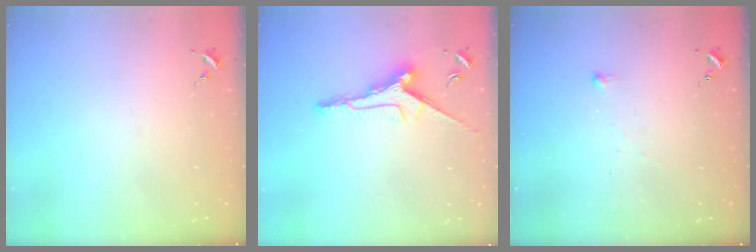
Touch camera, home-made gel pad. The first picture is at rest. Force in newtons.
{"total": 11.3, "press": 11.3, "slide": 0.1}
{"total": 2.6, "press": 2.6, "slide": 0.6}